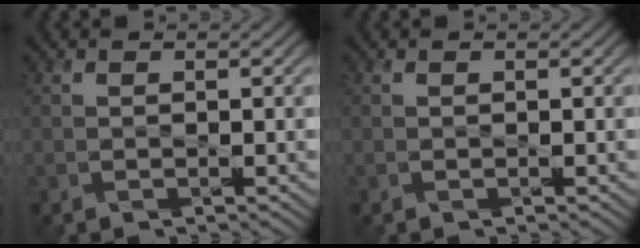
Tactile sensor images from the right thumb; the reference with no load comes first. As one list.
[{"total": 0.0}]